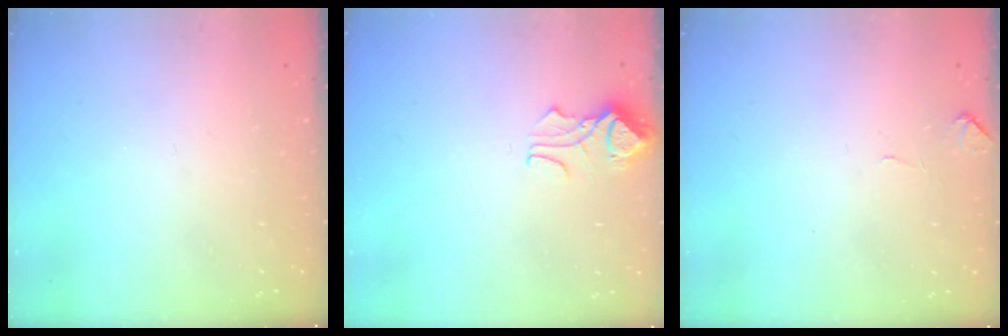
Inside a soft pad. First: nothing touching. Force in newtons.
{"total": 2.4, "press": 2.3, "slide": 0.7}
{"total": 3.9, "press": 3.9, "slide": 0.4}